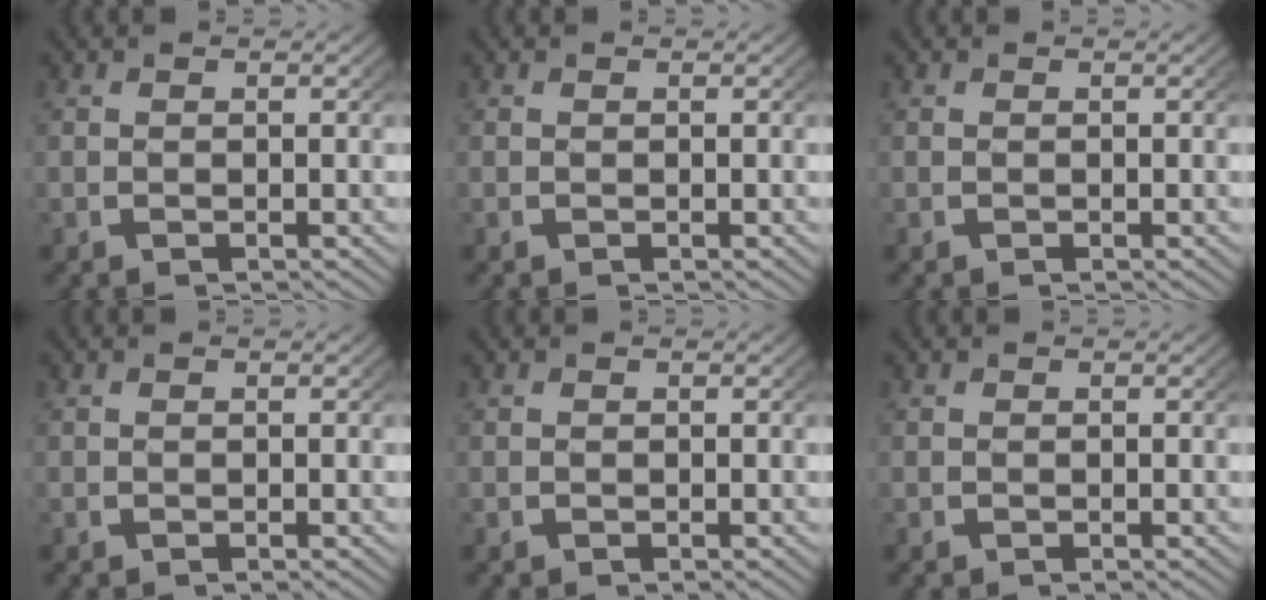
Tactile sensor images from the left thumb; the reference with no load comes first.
{"total": 0.0}
{"total": 0.0}
{"total": 0.0}
{"total": 0.0}
{"total": 0.0}